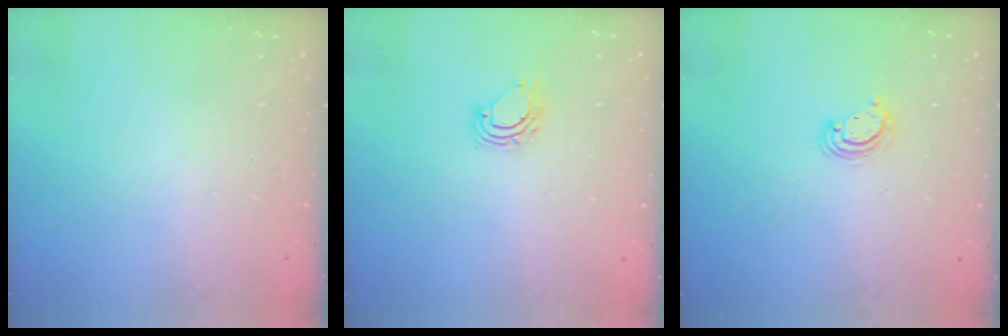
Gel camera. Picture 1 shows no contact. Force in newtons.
{"total": 4.0, "press": 4.0, "slide": 0.2}
{"total": 3.7, "press": 3.7, "slide": 0.3}